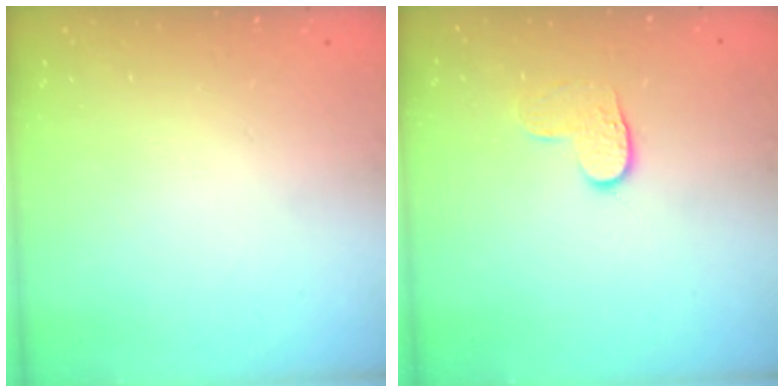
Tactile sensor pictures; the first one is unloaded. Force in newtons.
{"total": 4.0, "press": 4.0, "slide": 0.4}